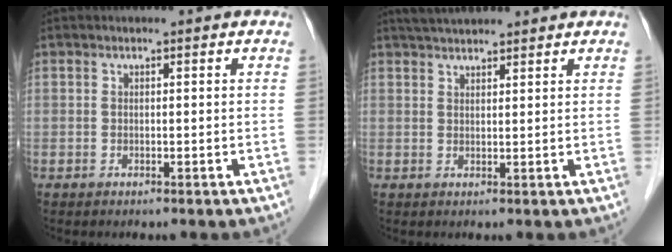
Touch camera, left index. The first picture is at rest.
{"total": 5.1, "force": [4.7, 0.7, 1.9], "torque": [-0.032, 0.036, 0.078]}